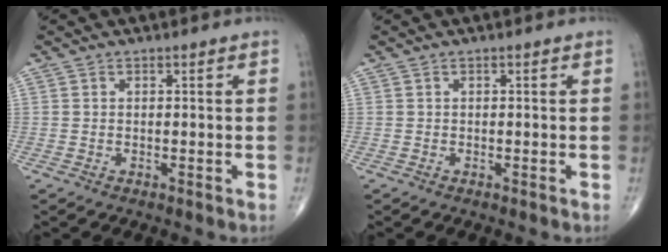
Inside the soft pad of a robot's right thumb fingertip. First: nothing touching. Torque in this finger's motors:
{"motor_torque": [-0.22, 0.01, -0.15, 0.01, -0.02]}